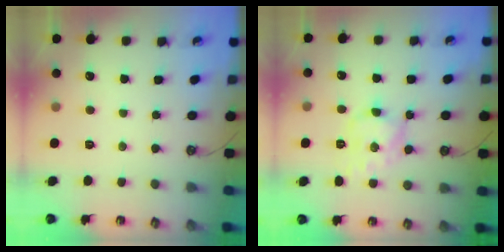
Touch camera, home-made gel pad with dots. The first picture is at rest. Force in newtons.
{"total": 8.7, "press": 8.7, "slide": 0.2}